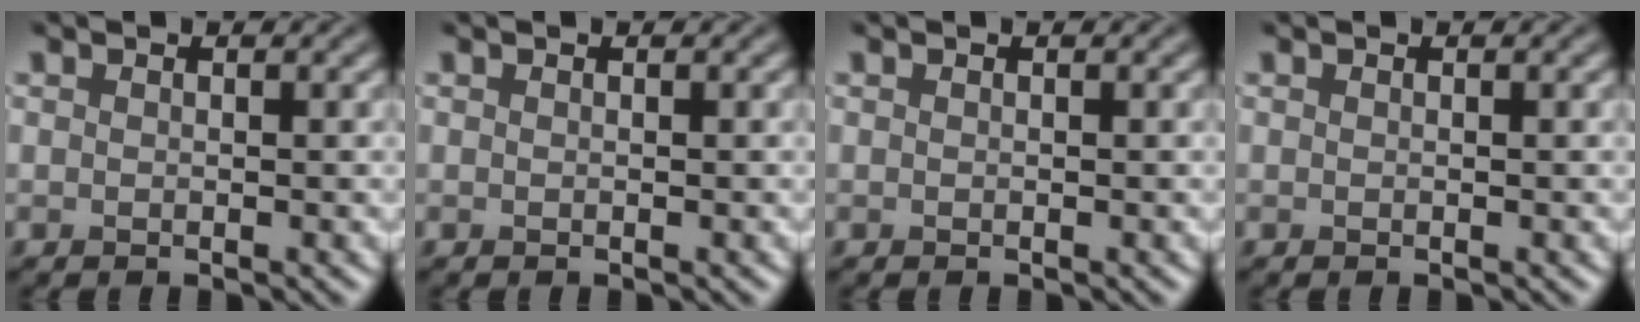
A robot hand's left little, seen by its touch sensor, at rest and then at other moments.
{"total": 0.0}
{"total": 0.0}
{"total": 0.0}